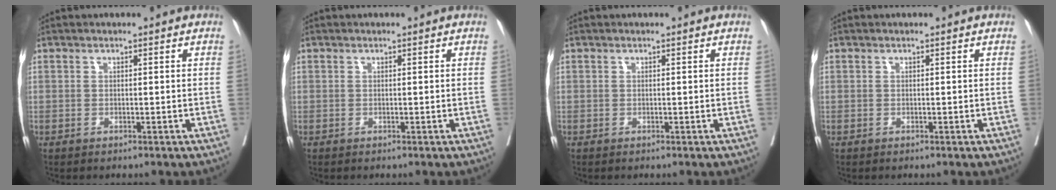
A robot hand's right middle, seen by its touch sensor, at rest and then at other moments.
{"total": 0.0}
{"total": 0.0}
{"total": 0.0}